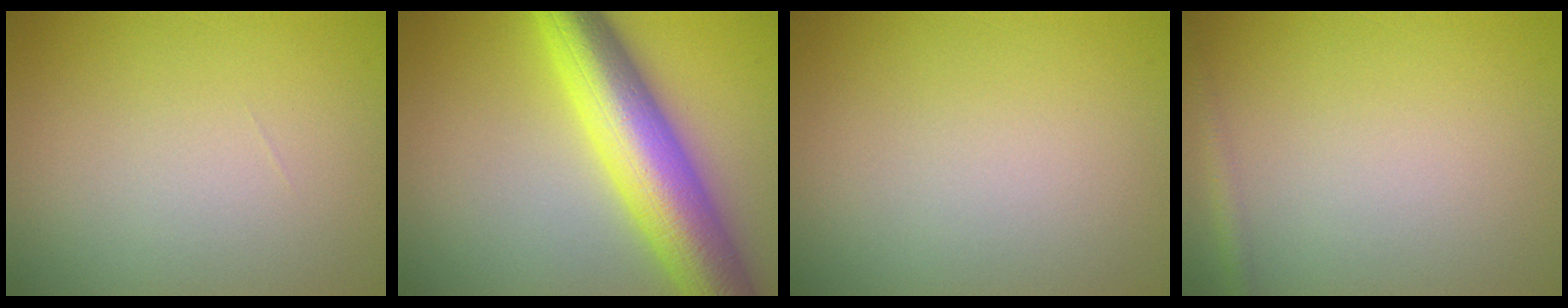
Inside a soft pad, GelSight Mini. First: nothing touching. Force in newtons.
{"total": 10.1, "press": 10.1, "slide": 0.1}
{"total": 0.0}
{"total": 0.9, "press": 0.9, "slide": 0.1}